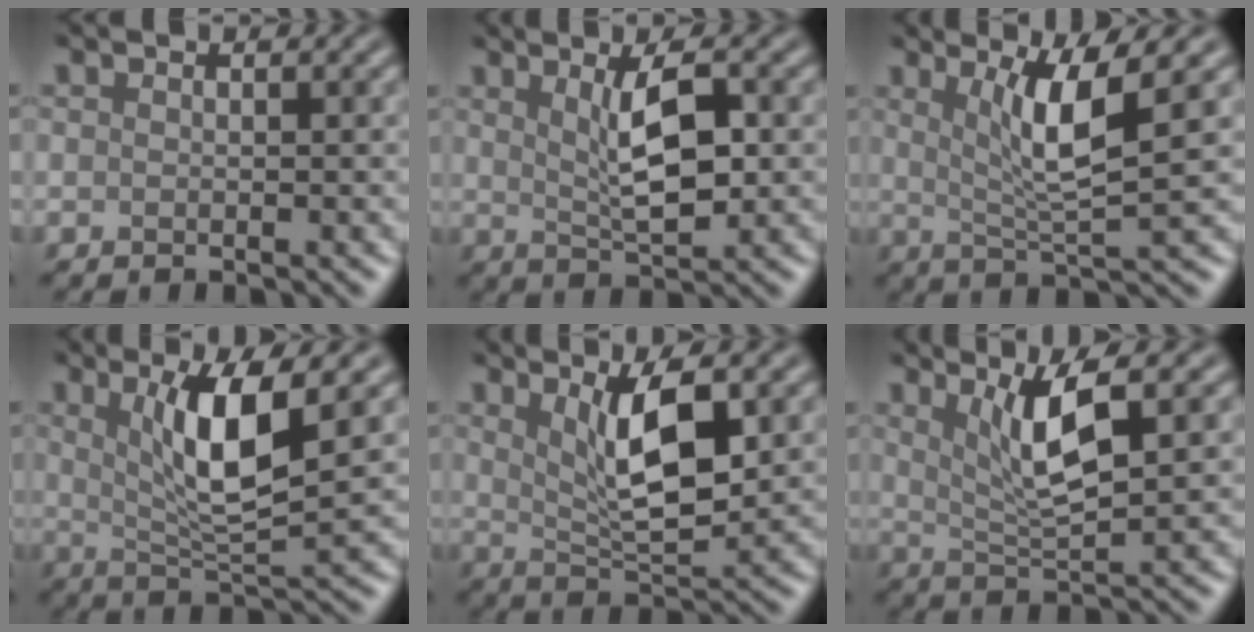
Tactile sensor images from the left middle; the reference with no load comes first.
{"total": 4.6, "force": [1.1, 1.3, 4.3], "torque": [-0.077, 0.001, 0.022]}
{"total": 5.3, "force": [1.8, 0.8, 4.9], "torque": [-0.091, -0.005, 0.037]}
{"total": 6.6, "force": [2.0, 1.4, 6.1], "torque": [-0.109, -0.006, 0.040]}
{"total": 6.1, "force": [2.0, 1.7, 5.4], "torque": [-0.095, -0.006, 0.040]}
{"total": 5.1, "force": [2.1, 1.1, 4.5], "torque": [-0.083, -0.005, 0.042]}